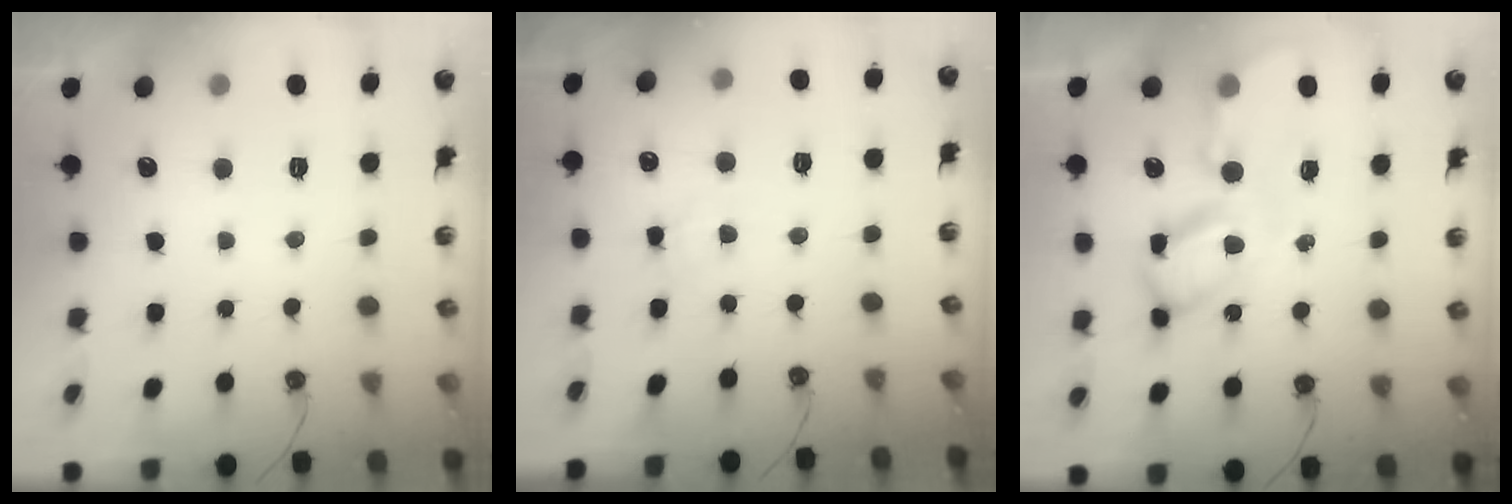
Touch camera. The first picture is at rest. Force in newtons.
{"total": 4.9, "press": 4.8, "slide": 0.7}
{"total": 12.1, "press": 12.1, "slide": 1.2}